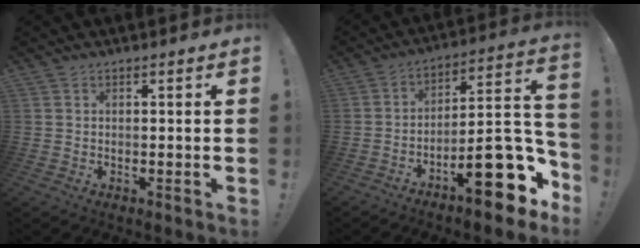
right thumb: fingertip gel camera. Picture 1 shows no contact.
{"total": 20.8, "force": [-10.3, 7.1, 16.6], "torque": [-0.193, 0.059, -0.155]}